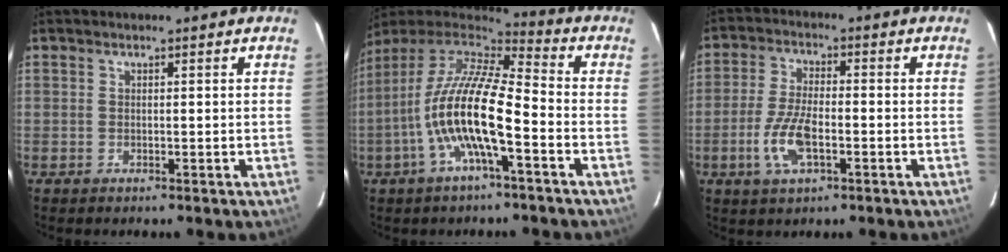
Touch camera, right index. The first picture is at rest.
{"total": 15.9, "force": [-4.9, 3.4, 14.8], "torque": [-0.270, -0.011, -0.098]}
{"total": 8.5, "force": [-2.9, 3.3, 7.3], "torque": [-0.156, -0.003, -0.055]}